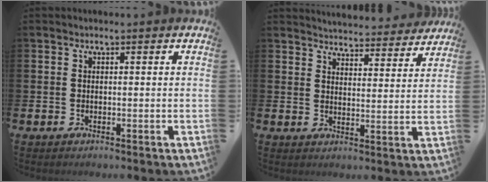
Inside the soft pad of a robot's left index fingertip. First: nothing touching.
{"total": 5.0, "force": [5.0, 0.5, -0.1], "torque": [-0.005, -0.043, 0.087]}